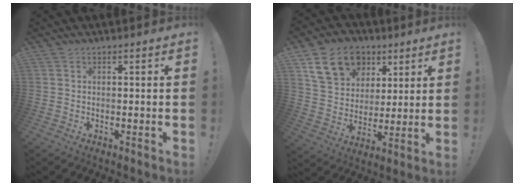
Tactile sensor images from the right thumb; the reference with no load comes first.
{"total": 16.0, "force": [7.9, 12.0, 7.1], "torque": [-0.099, -0.034, 0.152]}